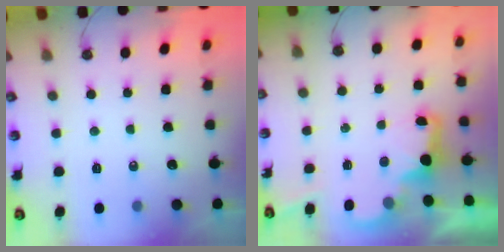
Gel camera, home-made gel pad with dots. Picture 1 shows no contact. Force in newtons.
{"total": 3.0, "press": 2.9, "slide": 0.6}